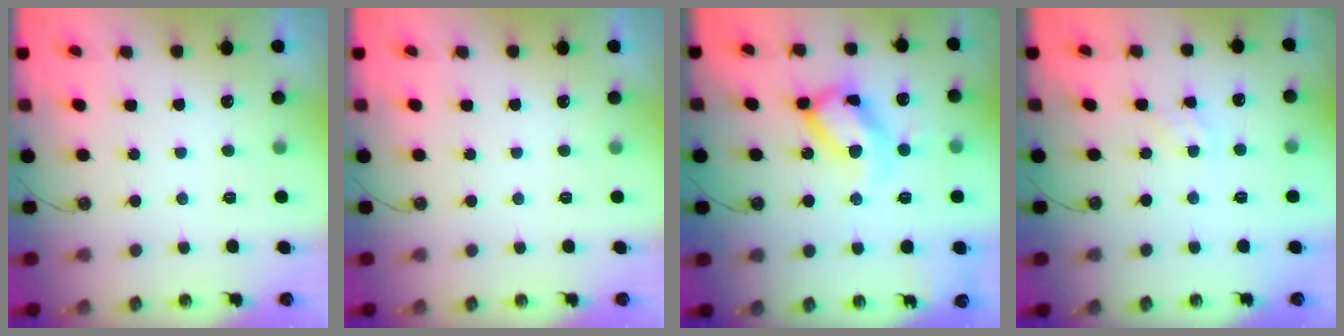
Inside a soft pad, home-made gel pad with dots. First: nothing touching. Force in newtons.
{"total": 0.0}
{"total": 17.9, "press": 17.8, "slide": 1.4}
{"total": 1.7, "press": 1.7, "slide": 0.3}